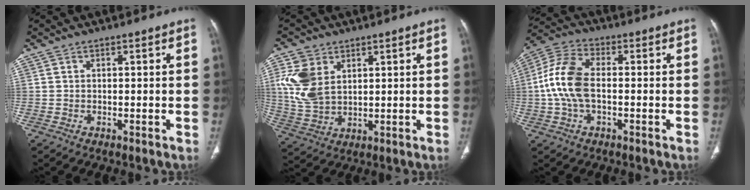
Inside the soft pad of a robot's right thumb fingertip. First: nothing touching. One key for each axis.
{"total": 9.9, "fx": 3.2, "fy": 6.9, "fz": 6.4, "tx": -0.128, "ty": -0.010, "tz": 0.073}
{"total": 11.4, "fx": -0.8, "fy": 6.6, "fz": 9.2, "tx": -0.193, "ty": 0.028, "tz": -0.021}